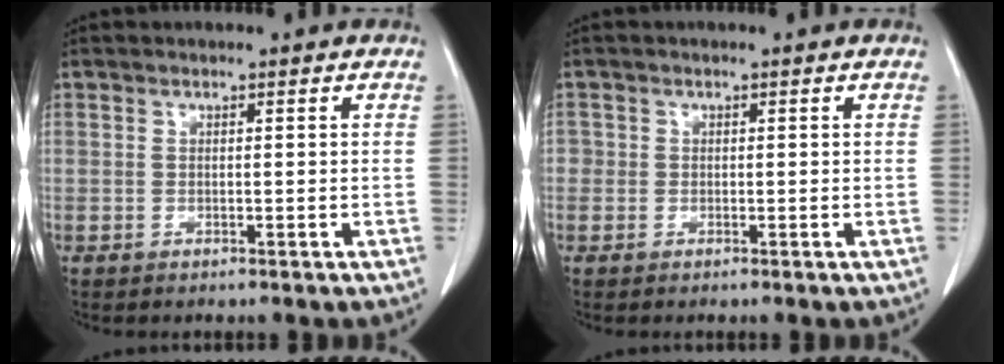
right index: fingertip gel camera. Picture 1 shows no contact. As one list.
[{"total": 1.1, "force": [-0.1, 1.1, 0.1], "torque": [0.012, 0.007, -0.004]}]